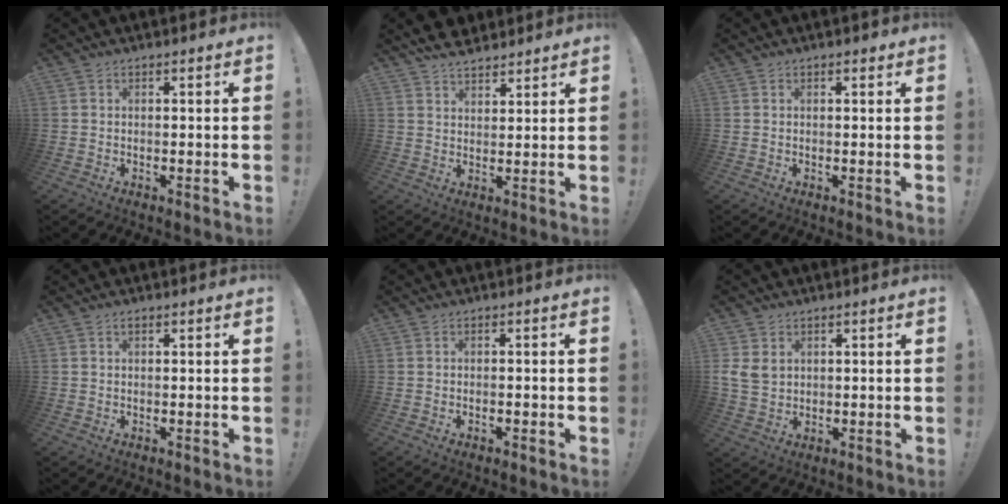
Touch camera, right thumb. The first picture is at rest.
{"total": 6.1, "force": [5.4, 2.4, 1.6], "torque": [-0.021, -0.031, 0.099]}
{"total": 0.6, "force": [0.4, 0.4, 0.2], "torque": [0.004, -0.003, 0.006]}
{"total": 0.9, "force": [0.4, 0.5, 0.6], "torque": [-0.012, 0.002, 0.008]}
{"total": 0.8, "force": [-0.7, -0.1, 0.4], "torque": [-0.005, 0.000, -0.012]}
{"total": 5.6, "force": [2.1, 4.4, 2.8], "torque": [-0.053, -0.005, 0.044]}